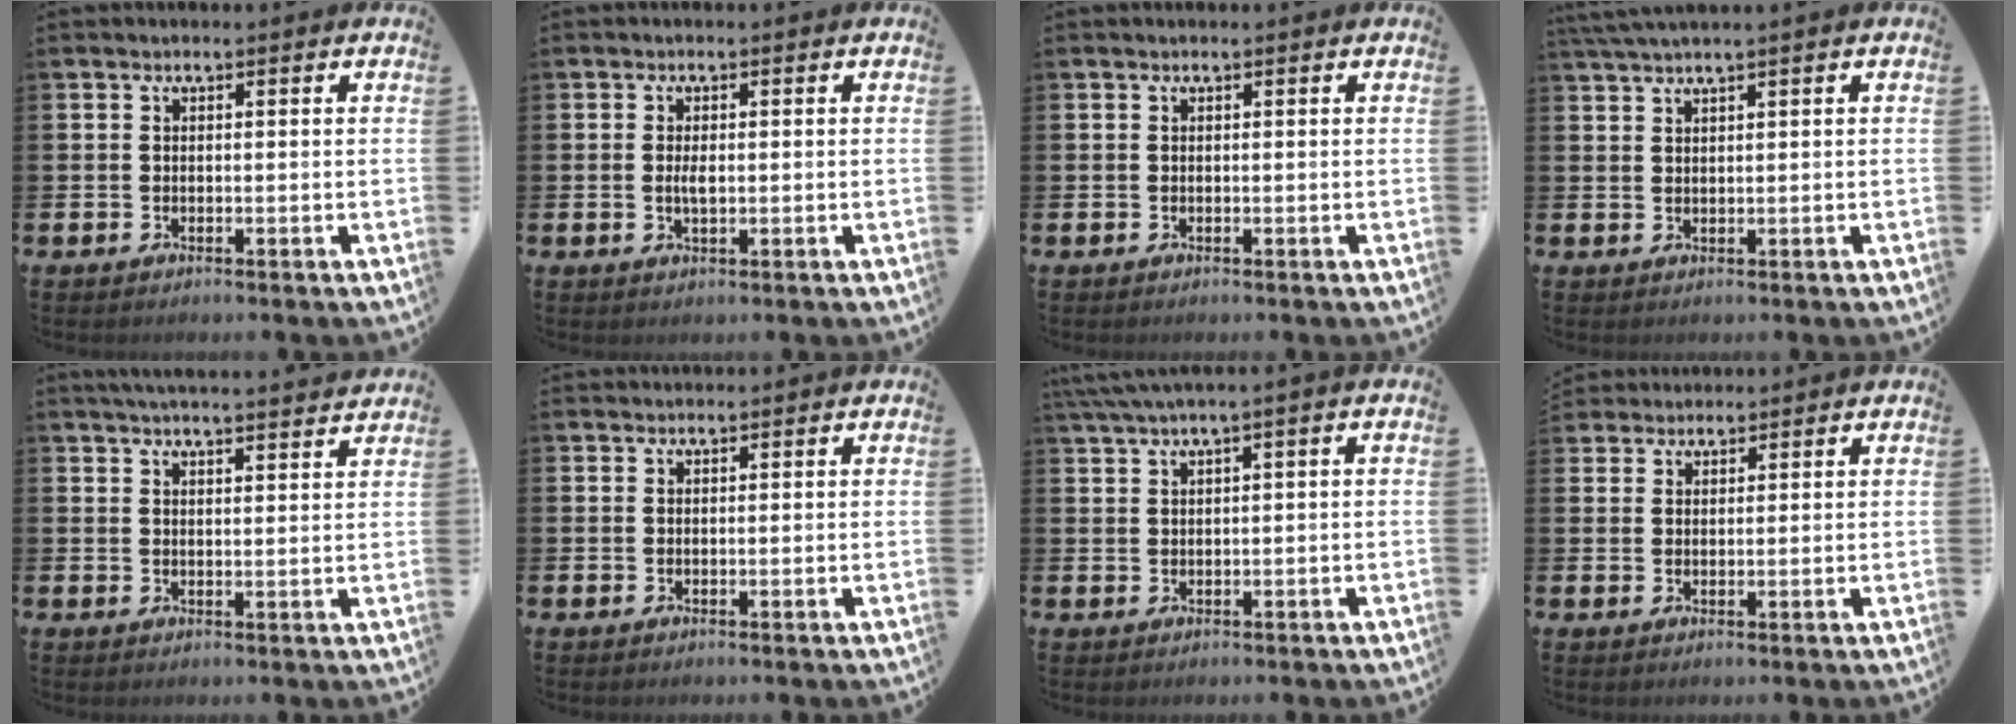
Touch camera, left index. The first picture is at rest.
{"total": 1.9, "force": [0.0, 0.7, 1.7], "torque": [-0.033, 0.001, -0.003]}
{"total": 0.0}
{"total": 2.2, "force": [1.8, -0.3, 1.2], "torque": [-0.032, 0.003, 0.035]}
{"total": 3.9, "force": [3.9, -0.6, 0.5], "torque": [-0.016, -0.021, 0.068]}
{"total": 0.8, "force": [0.8, 0.1, 0.0], "torque": [0.008, -0.002, 0.014]}
{"total": 2.4, "force": [1.5, -0.5, 1.8], "torque": [-0.042, 0.003, 0.028]}
{"total": 2.6, "force": [2.5, 0.8, -0.2], "torque": [-0.001, -0.005, 0.047]}